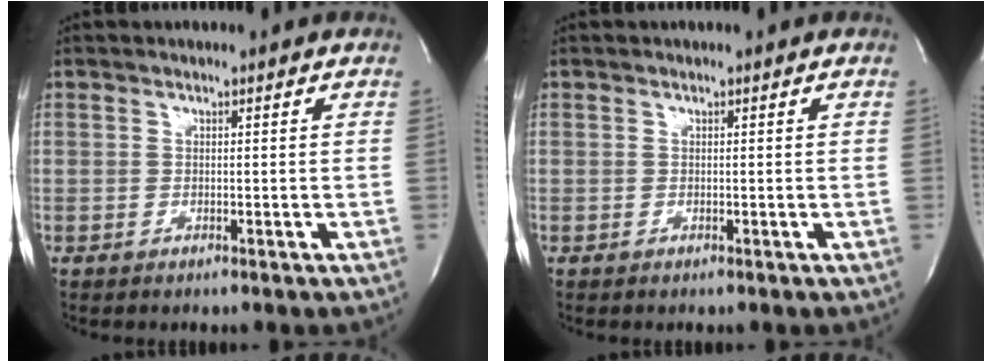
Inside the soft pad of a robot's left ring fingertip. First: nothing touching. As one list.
[{"total": 0.0}]